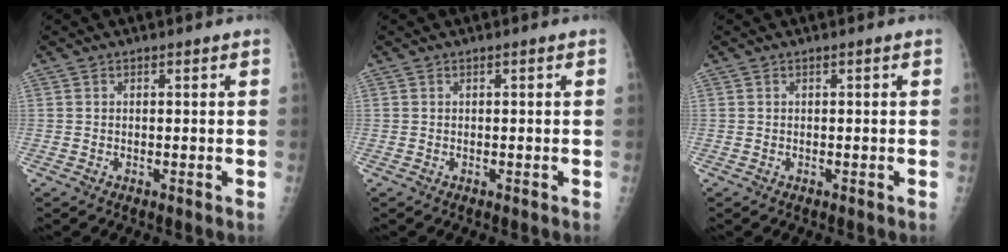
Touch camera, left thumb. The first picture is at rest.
{"total": 0.0}
{"total": 0.0}